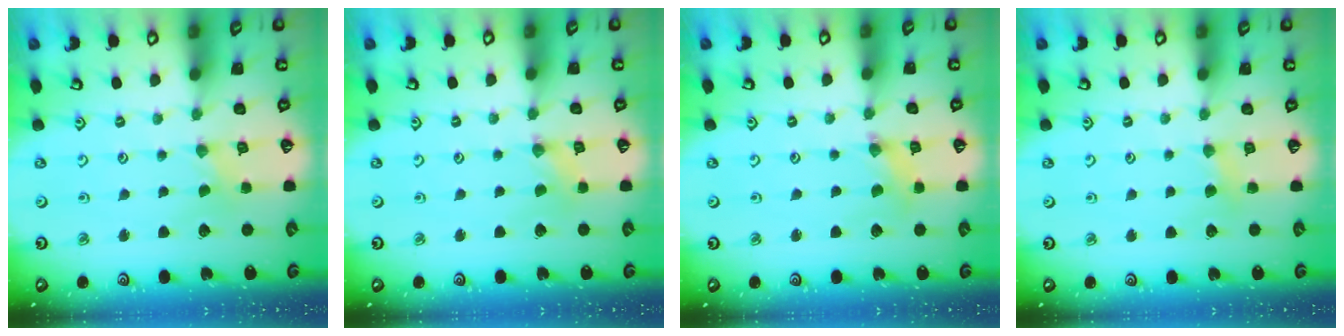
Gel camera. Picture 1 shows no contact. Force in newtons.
{"total": 0.9, "press": 0.9, "slide": 0.2}
{"total": 1.8, "press": 1.8, "slide": 0.2}
{"total": 3.5, "press": 3.5, "slide": 0.6}